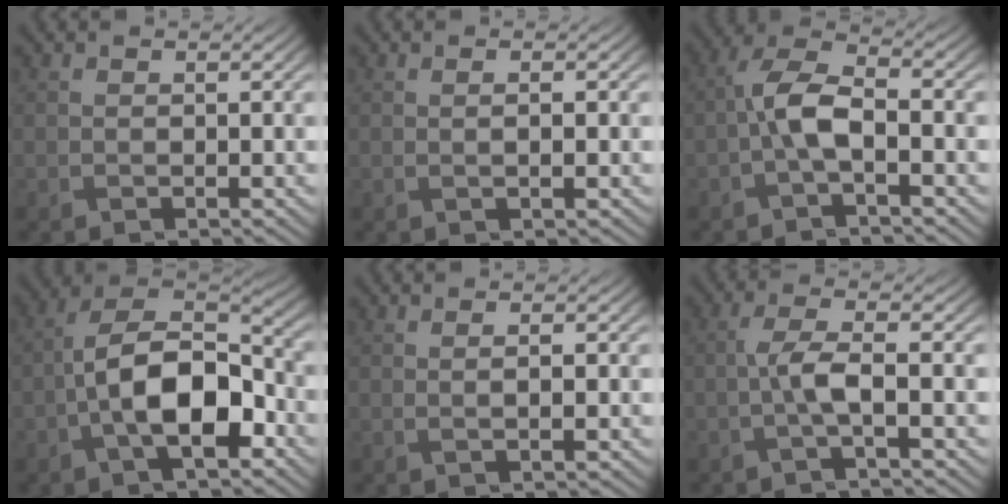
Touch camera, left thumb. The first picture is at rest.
{"total": 1.2, "force": [0.1, 0.2, 1.2], "torque": [-0.027, 0.002, 0.001]}
{"total": 5.5, "force": [-1.5, 2.2, 4.9], "torque": [-0.100, 0.015, -0.040]}
{"total": 12.2, "force": [-3.6, 6.2, 9.8], "torque": [-0.175, 0.009, -0.076]}
{"total": 1.5, "force": [0.2, 0.2, 1.5], "torque": [-0.032, 0.003, 0.002]}
{"total": 3.7, "force": [-0.7, 0.7, 3.5], "torque": [-0.077, 0.008, -0.021]}